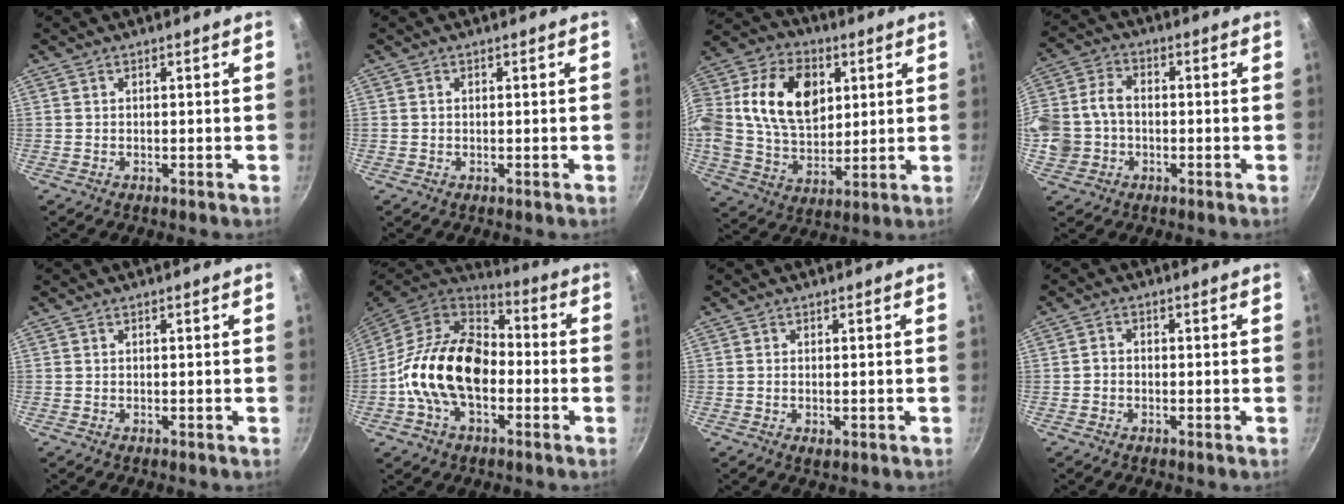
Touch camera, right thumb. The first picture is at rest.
{"total": 0.5, "force": [0.1, 0.5, 0.2], "torque": [-0.001, 0.003, 0.001]}
{"total": 23.1, "force": [5.3, 16.1, 15.6], "torque": [-0.283, 0.013, 0.088]}
{"total": 12.5, "force": [-1.4, 9.9, 7.5], "torque": [-0.163, 0.036, -0.031]}
{"total": 0.0}
{"total": 19.8, "force": [-3.1, 13.1, 14.6], "torque": [-0.231, 0.039, -0.073]}
{"total": 1.4, "force": [-0.3, 0.7, 1.2], "torque": [-0.020, -0.004, -0.004]}
{"total": 1.5, "force": [-0.6, 1.2, 0.6], "torque": [-0.012, 0.008, -0.016]}